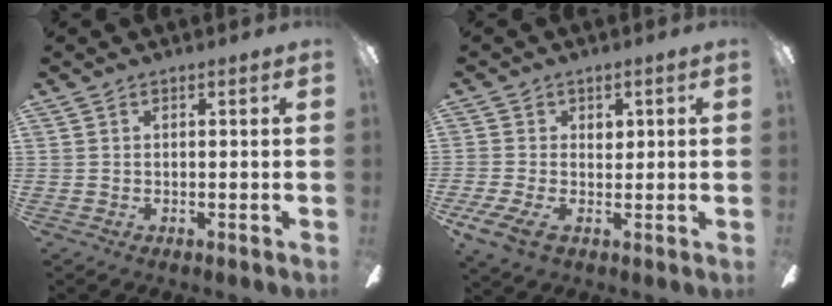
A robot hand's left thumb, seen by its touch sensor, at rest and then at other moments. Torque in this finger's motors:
{"motor_torque": [0.21, 0.44, 0.29, -0.20, 0.11]}